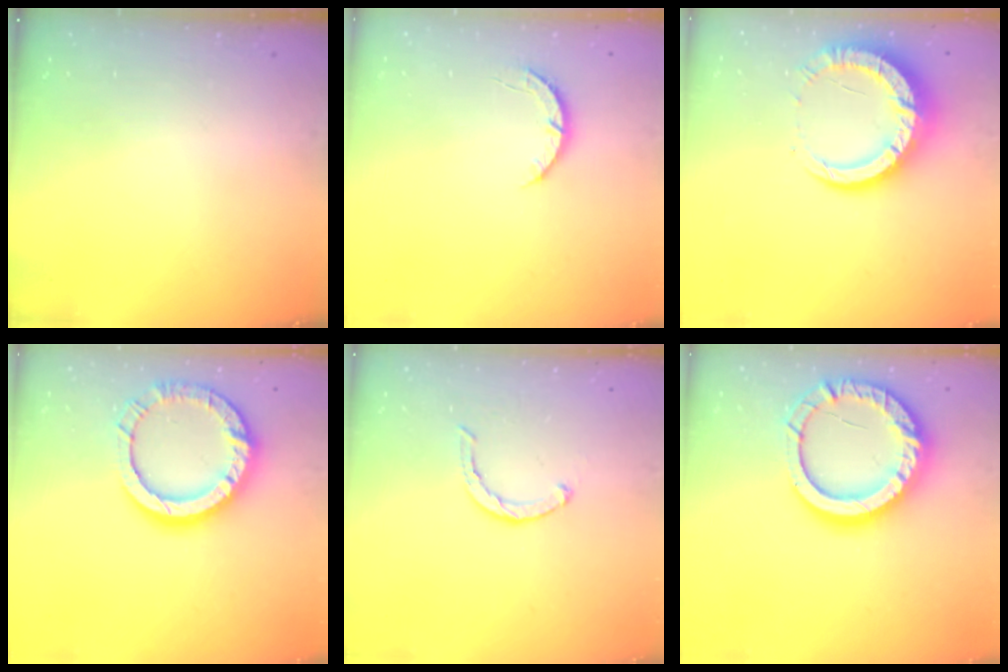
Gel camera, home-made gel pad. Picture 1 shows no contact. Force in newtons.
{"total": 3.8, "press": 3.7, "slide": 0.7}
{"total": 14.0, "press": 13.9, "slide": 1.4}
{"total": 16.2, "press": 16.2, "slide": 1.4}
{"total": 2.7, "press": 2.7, "slide": 0.4}
{"total": 19.7, "press": 19.6, "slide": 1.7}